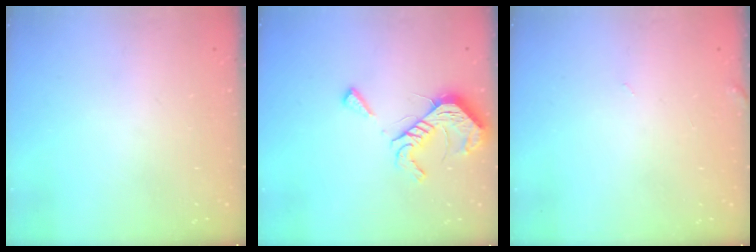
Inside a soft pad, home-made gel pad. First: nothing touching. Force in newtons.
{"total": 13.1, "press": 13.1, "slide": 0.5}
{"total": 3.2, "press": 3.2, "slide": 0.2}